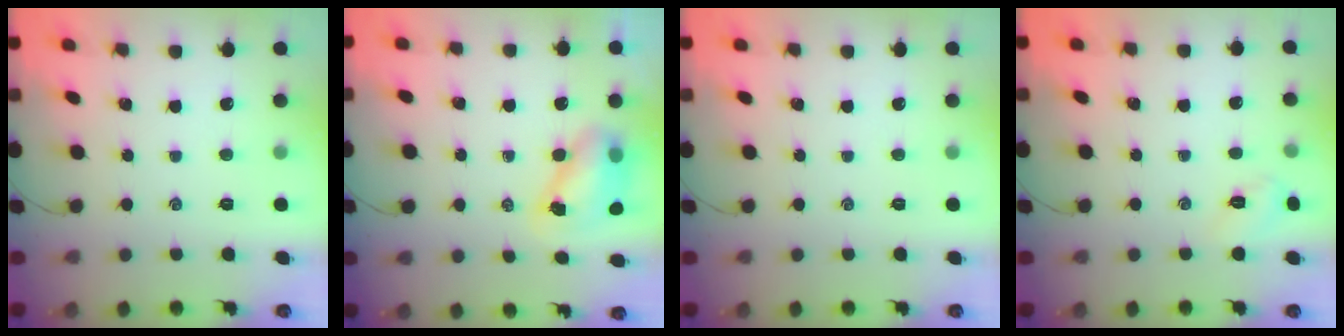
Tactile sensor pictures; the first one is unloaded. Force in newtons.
{"total": 7.7, "press": 7.6, "slide": 1.4}
{"total": 0.0}
{"total": 6.0, "press": 5.8, "slide": 1.6}